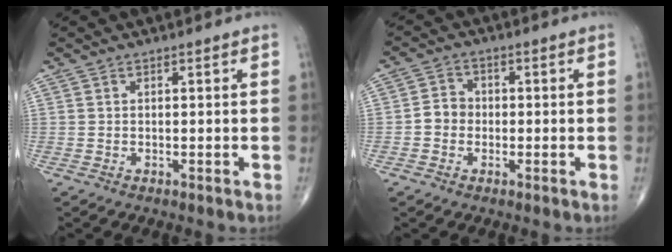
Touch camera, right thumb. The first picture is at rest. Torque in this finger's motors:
{"motor_torque": [0.44, 0.28, 0.59, -0.13, 0.00]}